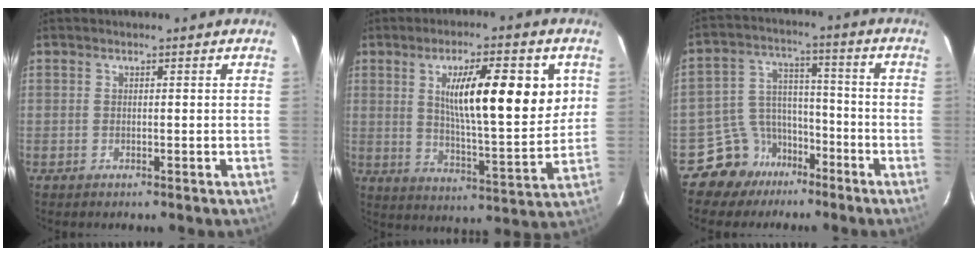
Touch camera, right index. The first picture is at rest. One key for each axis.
{"total": 16.0, "fx": 4.6, "fy": 3.1, "fz": 15.0, "tx": -0.234, "ty": 0.005, "tz": 0.077}
{"total": 9.4, "fx": -6.0, "fy": 7.2, "fz": 0.8, "tx": -0.018, "ty": 0.048, "tz": -0.093}